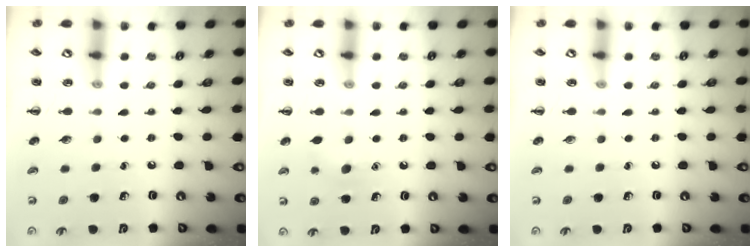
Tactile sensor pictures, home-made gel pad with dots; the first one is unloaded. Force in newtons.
{"total": 5.6, "press": 5.4, "slide": 1.4}
{"total": 0.0}